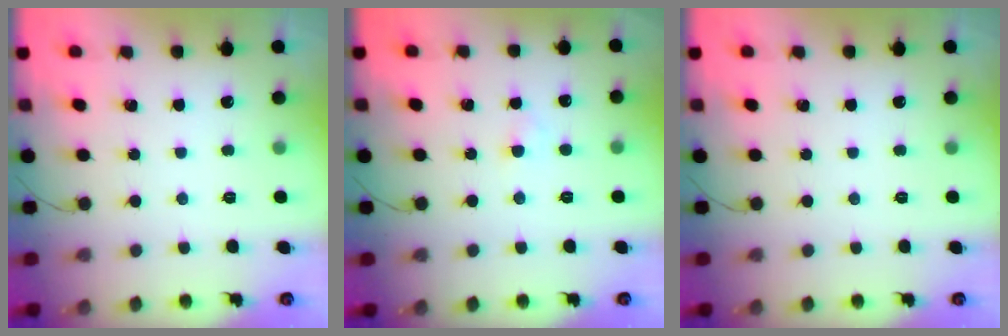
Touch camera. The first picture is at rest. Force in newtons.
{"total": 1.6, "press": 1.4, "slide": 0.8}
{"total": 0.0}